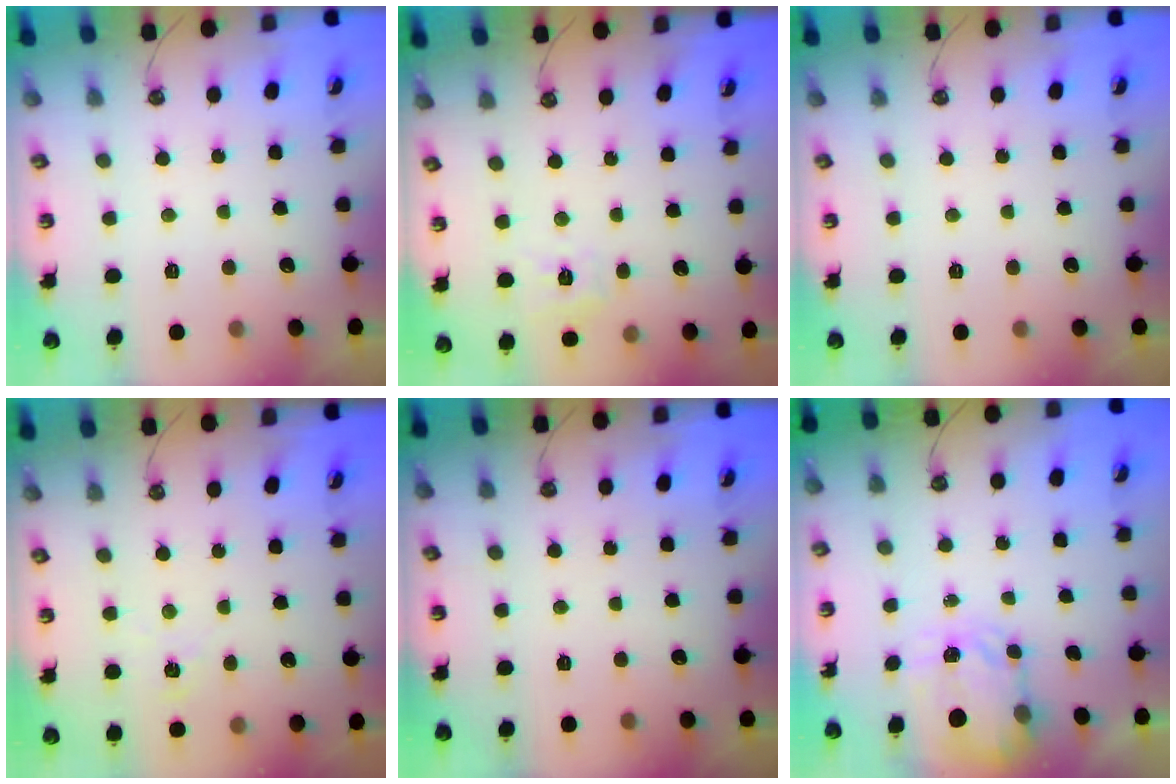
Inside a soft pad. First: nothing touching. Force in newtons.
{"total": 7.0, "press": 7.0, "slide": 0.7}
{"total": 0.0}
{"total": 5.6, "press": 5.6, "slide": 0.4}
{"total": 0.0}
{"total": 3.5, "press": 3.5, "slide": 0.5}